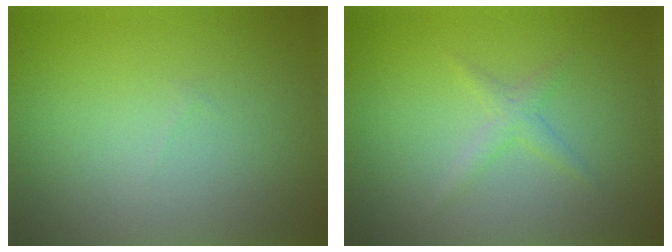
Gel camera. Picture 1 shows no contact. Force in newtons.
{"total": 1.3, "press": 1.3, "slide": 0.1}